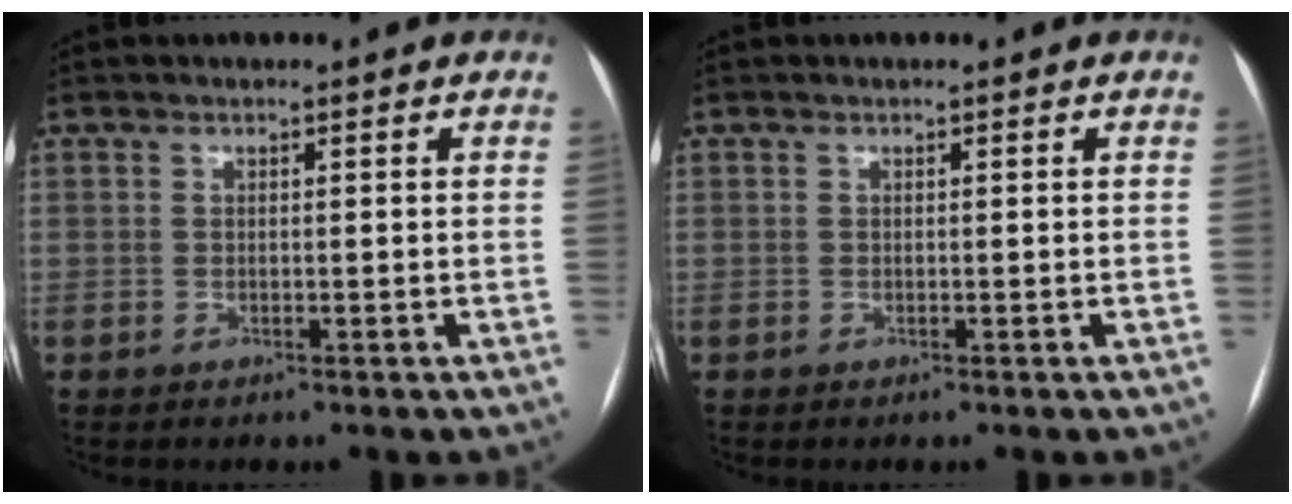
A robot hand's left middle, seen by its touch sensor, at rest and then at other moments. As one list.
[{"total": 0.0}]